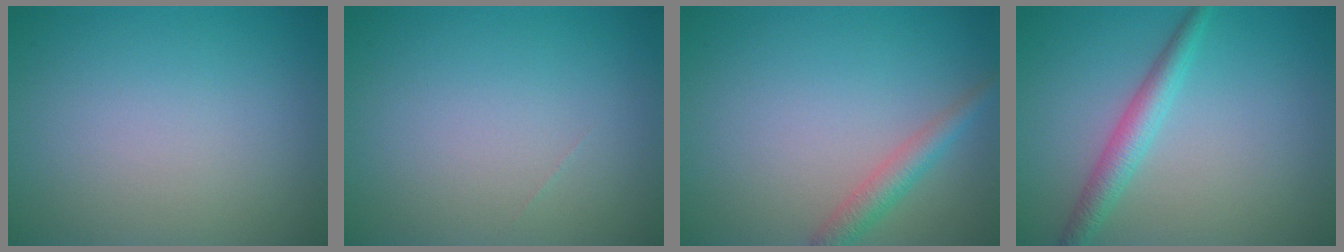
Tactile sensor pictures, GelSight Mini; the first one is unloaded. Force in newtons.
{"total": 0.0}
{"total": 2.3, "press": 2.3, "slide": 0.1}
{"total": 2.7, "press": 2.7, "slide": 0.2}